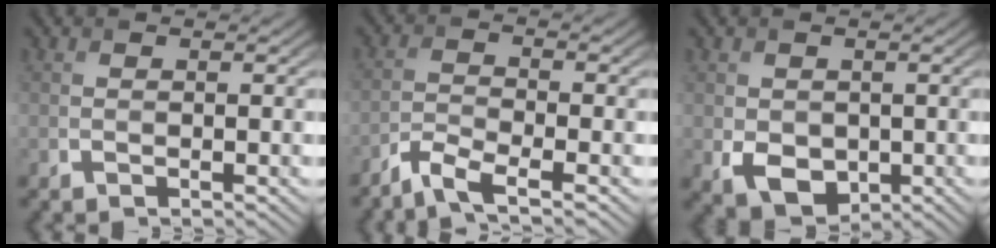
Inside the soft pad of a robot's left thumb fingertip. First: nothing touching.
{"total": 3.8, "force": [-3.0, 0.5, 2.2], "torque": [-0.051, -0.004, -0.074]}
{"total": 4.4, "force": [-0.4, 3.5, 2.6], "torque": [-0.062, -0.017, -0.002]}